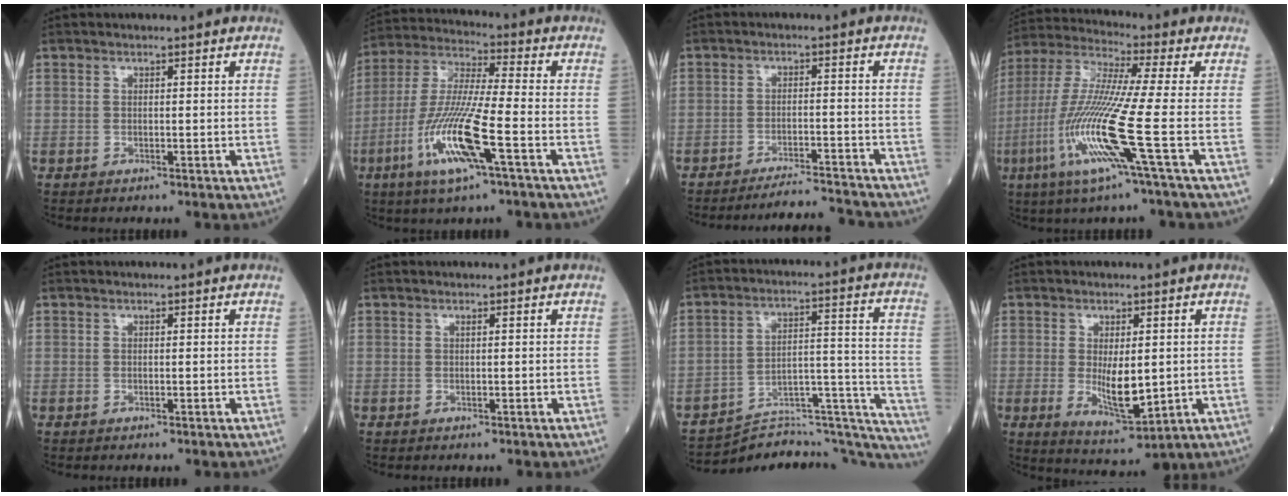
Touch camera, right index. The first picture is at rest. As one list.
[{"total": 14.3, "force": [-5.6, 0.3, 13.2], "torque": [-0.278, -0.015, -0.108]}, {"total": 7.7, "force": [-7.7, -1.0, 0.5], "torque": [-0.010, -0.002, -0.120]}, {"total": 15.0, "force": [-5.1, -1.7, 14.0], "torque": [-0.305, -0.023, -0.109]}, {"total": 0.0}, {"total": 0.0}, {"total": 23.6, "force": [-22.8, 3.9, 4.6], "torque": [-0.022, 0.059, -0.298]}, {"total": 7.5, "force": [-0.6, 2.2, 7.2], "torque": [-0.126, -0.020, 0.002]}]